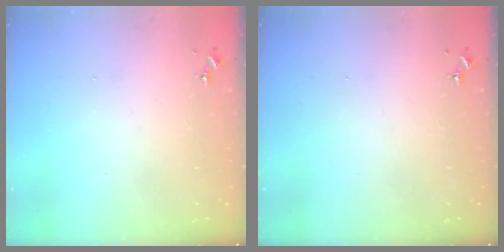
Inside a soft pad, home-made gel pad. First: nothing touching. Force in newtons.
{"total": 0.0}